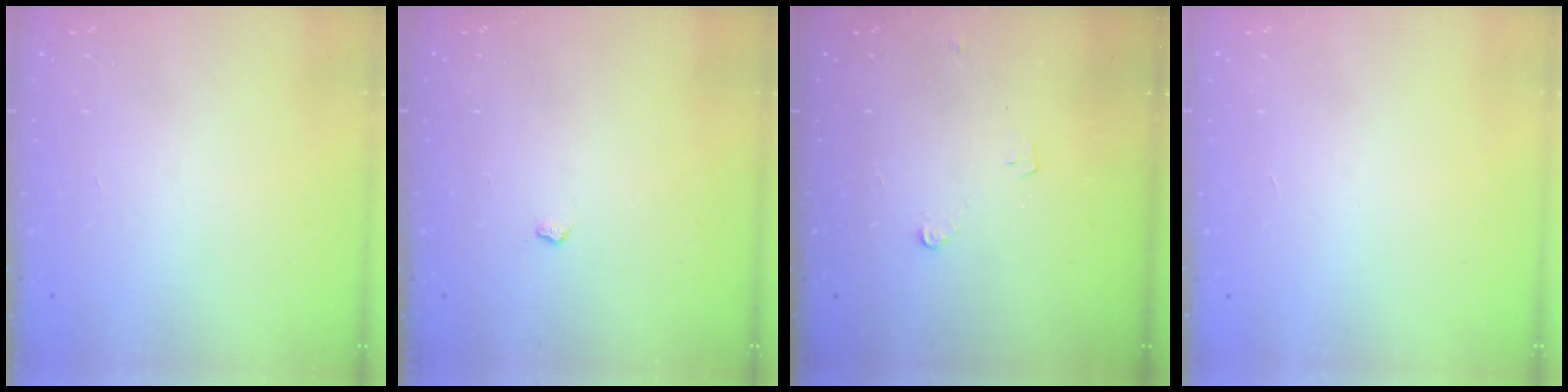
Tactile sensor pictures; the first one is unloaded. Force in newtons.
{"total": 3.1, "press": 3.0, "slide": 0.5}
{"total": 3.3, "press": 3.3, "slide": 0.4}
{"total": 0.0}